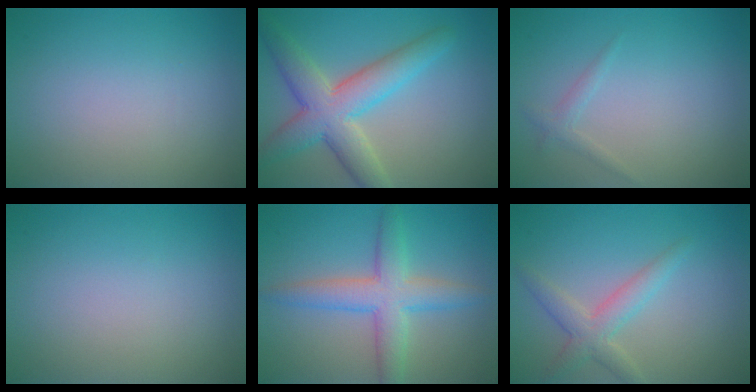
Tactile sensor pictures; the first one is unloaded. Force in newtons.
{"total": 6.9, "press": 6.8, "slide": 0.2}
{"total": 1.0, "press": 1.0, "slide": 0.0}
{"total": 0.0}
{"total": 5.0, "press": 5.0, "slide": 0.1}
{"total": 2.8, "press": 2.8, "slide": 0.1}